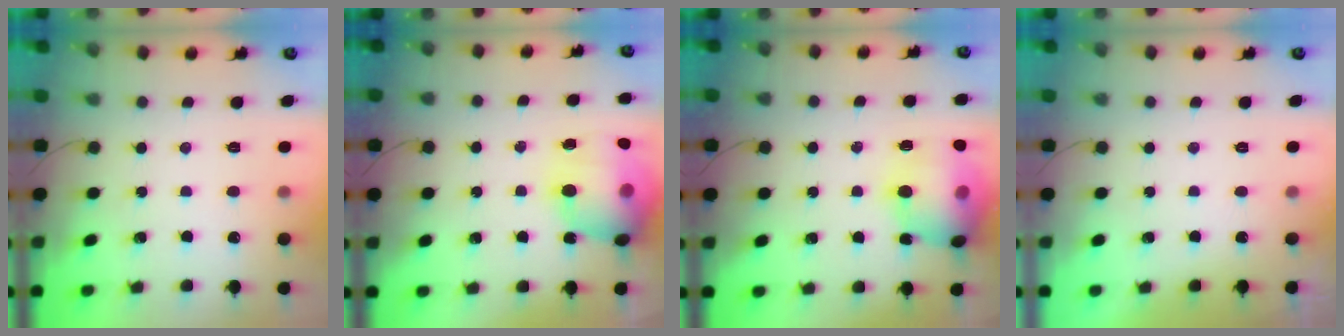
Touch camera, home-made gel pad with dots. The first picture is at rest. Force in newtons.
{"total": 20.4, "press": 19.9, "slide": 4.2}
{"total": 16.9, "press": 16.6, "slide": 3.2}
{"total": 0.0}